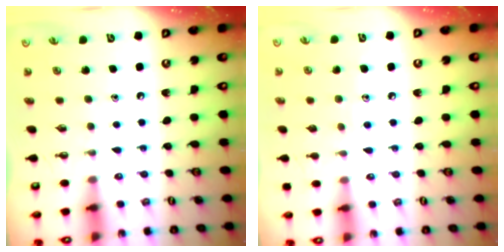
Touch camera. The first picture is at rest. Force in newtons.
{"total": 4.8, "press": 4.8, "slide": 0.4}